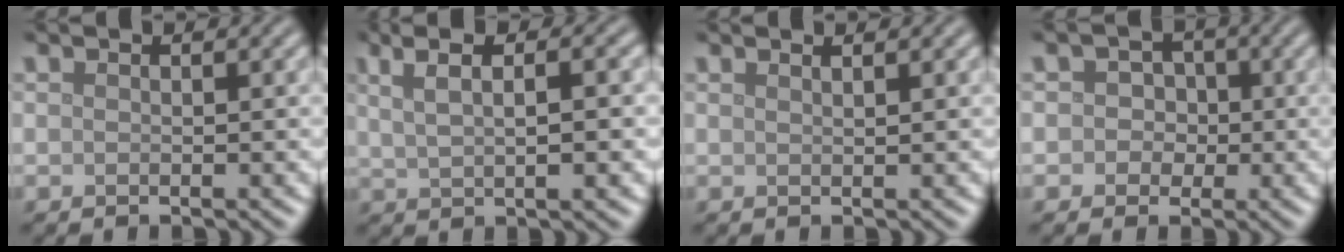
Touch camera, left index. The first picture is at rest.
{"total": 6.8, "force": [2.6, 2.8, 5.7], "torque": [-0.081, 0.024, 0.028]}
{"total": 1.1, "force": [0.8, 0.4, 0.6], "torque": [-0.001, 0.001, 0.004]}
{"total": 2.9, "force": [0.3, 2.7, 1.0], "torque": [0.013, 0.012, -0.019]}